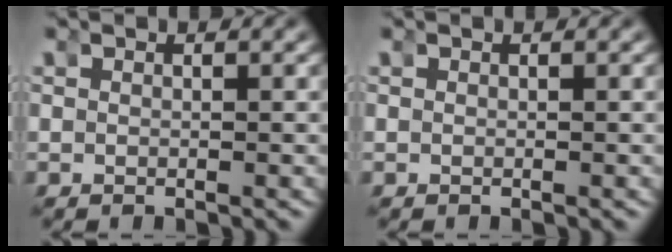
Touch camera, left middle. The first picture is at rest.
{"total": 0.0}